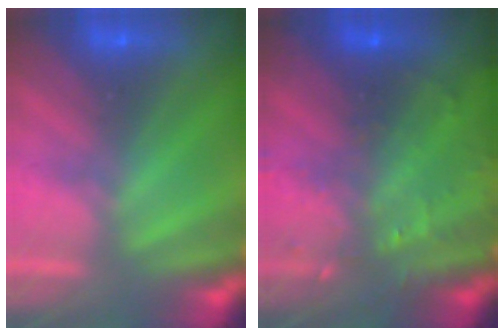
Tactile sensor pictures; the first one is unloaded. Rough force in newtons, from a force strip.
{"total": 7.0}